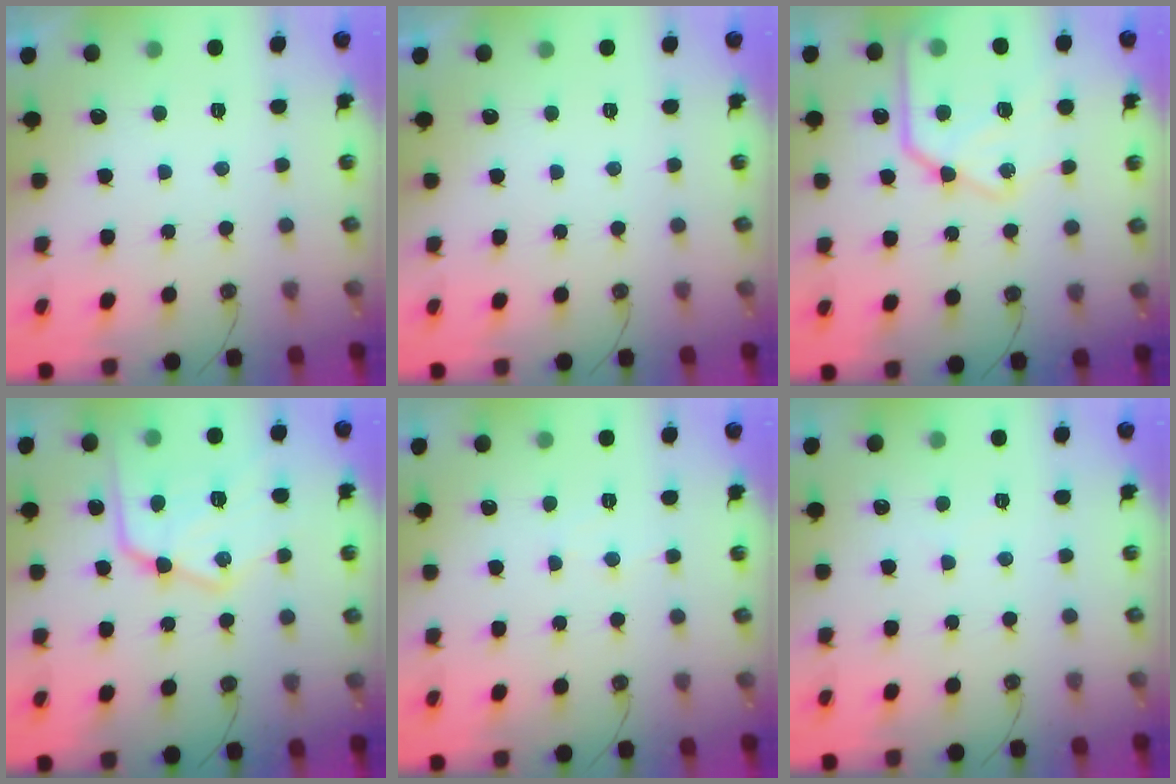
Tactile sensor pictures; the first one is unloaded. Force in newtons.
{"total": 0.0}
{"total": 19.2, "press": 19.1, "slide": 1.7}
{"total": 20.6, "press": 20.6, "slide": 1.9}
{"total": 3.5, "press": 3.5, "slide": 0.5}
{"total": 2.3, "press": 2.2, "slide": 0.4}